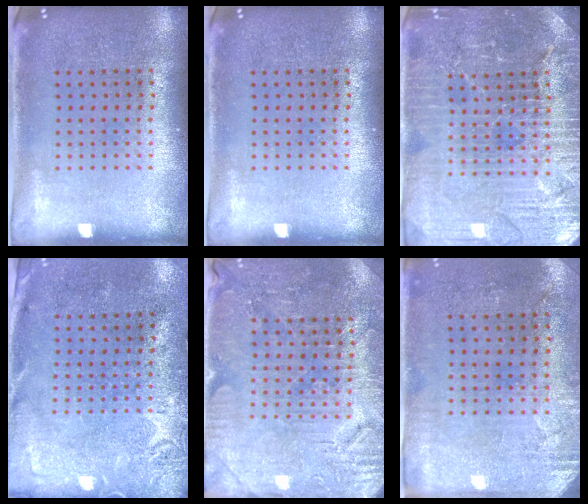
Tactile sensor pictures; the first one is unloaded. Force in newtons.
{"total": 0.0}
{"total": 4.4, "press": 4.1, "slide": 1.4}
{"total": 2.8, "press": 2.2, "slide": 1.7}
{"total": 3.3, "press": 3.2, "slide": 0.3}
{"total": 2.8, "press": 2.4, "slide": 1.6}